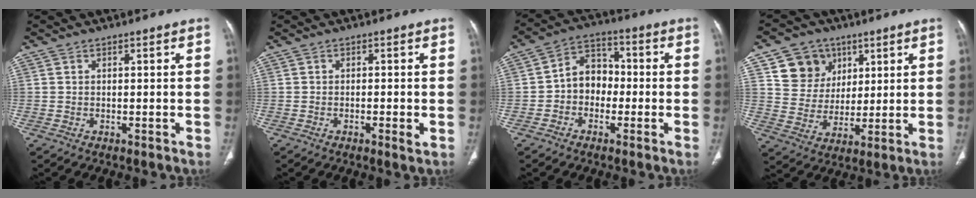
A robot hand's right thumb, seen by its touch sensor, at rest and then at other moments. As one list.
[{"total": 2.0, "force": [-0.6, 0.5, 1.9], "torque": [-0.039, -0.002, -0.011]}, {"total": 7.7, "force": [-1.4, 6.2, 4.3], "torque": [-0.034, 0.035, -0.041]}, {"total": 11.0, "force": [5.2, 9.3, 2.6], "torque": [-0.008, -0.021, 0.099]}]